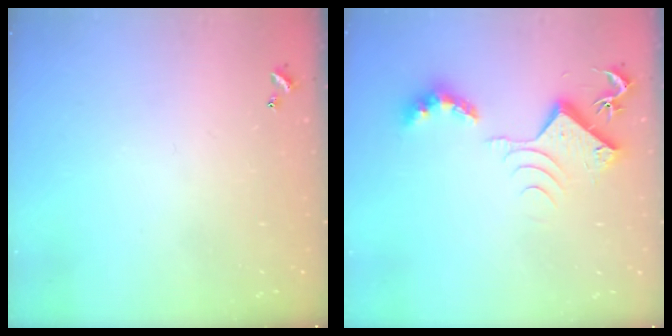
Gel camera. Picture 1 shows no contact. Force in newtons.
{"total": 10.4, "press": 10.3, "slide": 0.5}